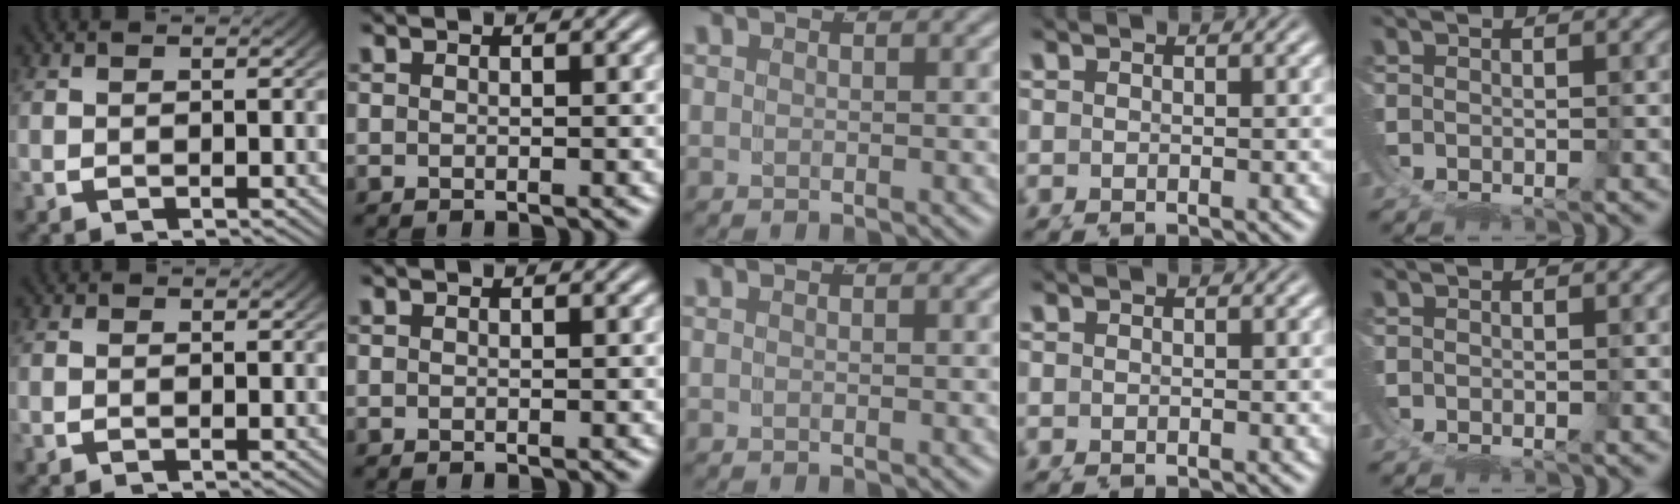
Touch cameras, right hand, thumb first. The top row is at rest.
{"thumb": {"total": 0.6, "force": [-0.3, -0.2, -0.4], "torque": [0.005, -0.002, -0.004]}, "middle": {"total": 0.7, "force": [-0.1, -0.7, 0.0], "torque": [-0.001, 0.004, -0.003]}}